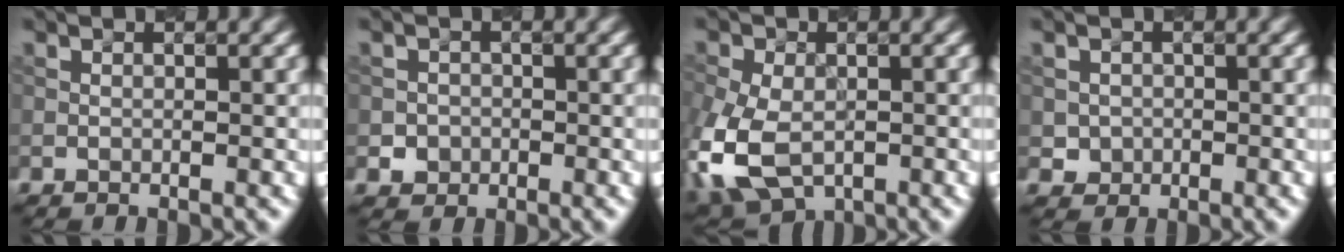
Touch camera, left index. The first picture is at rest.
{"total": 1.5, "force": [-0.5, 1.4, 0.3], "torque": [0.007, 0.001, -0.009]}
{"total": 8.6, "force": [-3.3, 5.3, 5.9], "torque": [-0.148, -0.030, -0.062]}
{"total": 1.4, "force": [-0.2, 1.4, 0.3], "torque": [0.006, -0.004, -0.004]}